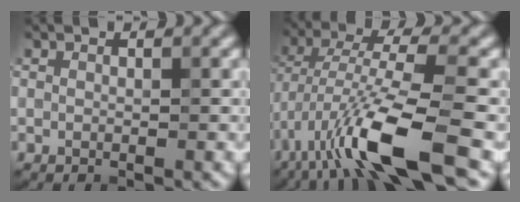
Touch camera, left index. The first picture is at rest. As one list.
[{"total": 9.4, "force": [-4.8, 1.9, 7.8], "torque": [-0.152, 0.006, -0.092]}]